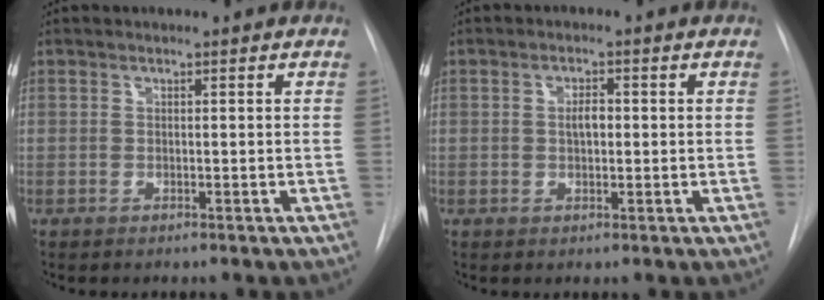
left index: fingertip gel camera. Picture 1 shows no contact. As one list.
[{"total": 2.4, "force": [0.2, 1.2, 2.0], "torque": [-0.034, 0.004, 0.001]}]